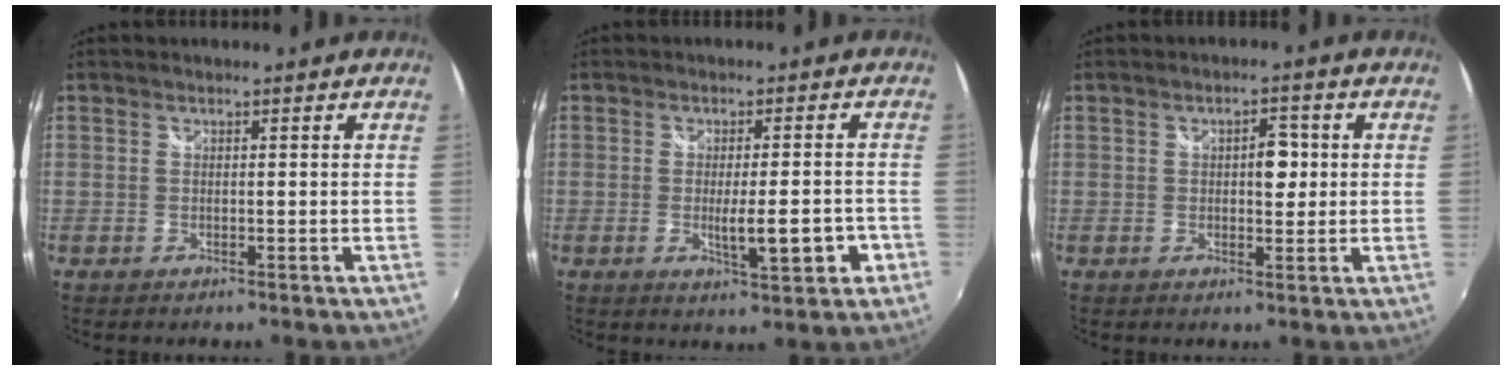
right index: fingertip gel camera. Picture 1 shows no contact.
{"total": 7.4, "force": [-2.8, 1.6, 6.7], "torque": [-0.111, -0.017, -0.034]}
{"total": 3.7, "force": [0.3, 2.2, 3.0], "torque": [-0.042, 0.007, 0.006]}